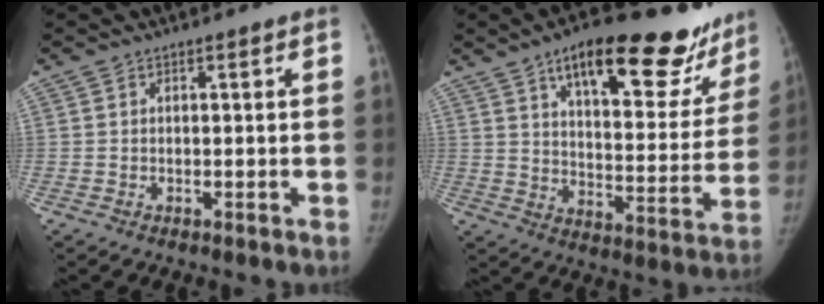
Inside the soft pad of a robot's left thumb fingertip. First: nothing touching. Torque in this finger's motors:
{"motor_torque": [1.41, 1.44, 1.41, -1.36, 0.06]}